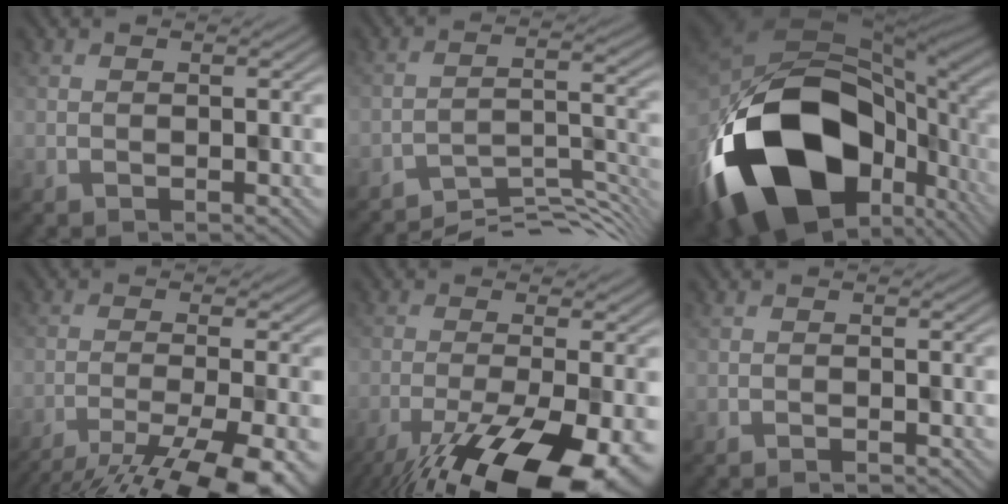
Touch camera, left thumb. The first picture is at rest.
{"total": 7.7, "force": [-6.6, 1.2, 3.9], "torque": [-0.050, 0.008, -0.101]}
{"total": 20.8, "force": [-7.4, 12.9, 14.6], "torque": [-0.326, -0.058, -0.090]}
{"total": 12.8, "force": [-9.8, 2.5, 7.9], "torque": [-0.125, -0.014, -0.132]}
{"total": 15.7, "force": [-9.6, 4.3, 11.6], "torque": [-0.193, -0.043, -0.137]}
{"total": 0.7, "force": [-0.7, 0.0, 0.1], "torque": [0.000, 0.003, -0.011]}